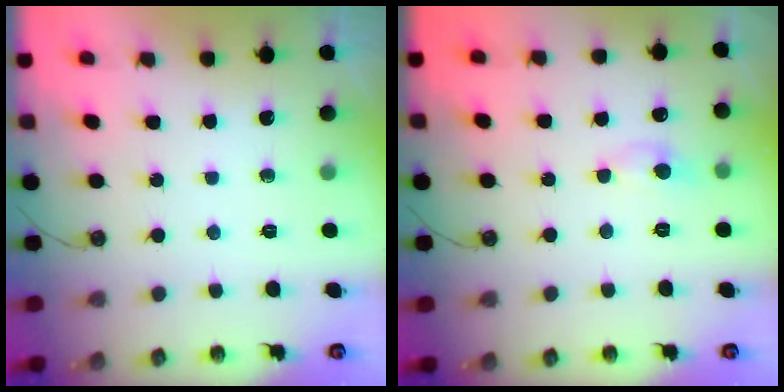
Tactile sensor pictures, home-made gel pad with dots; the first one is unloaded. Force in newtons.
{"total": 0.6, "press": 0.2, "slide": 0.5}